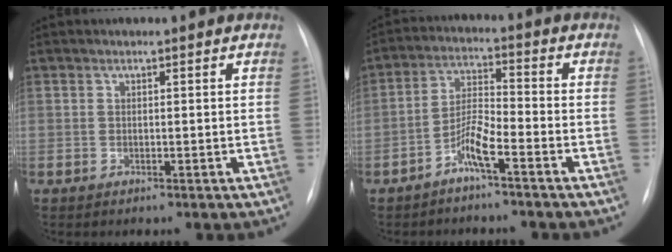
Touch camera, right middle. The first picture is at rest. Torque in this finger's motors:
{"motor_torque": [0.58, -0.60, 0.08, 0.04]}